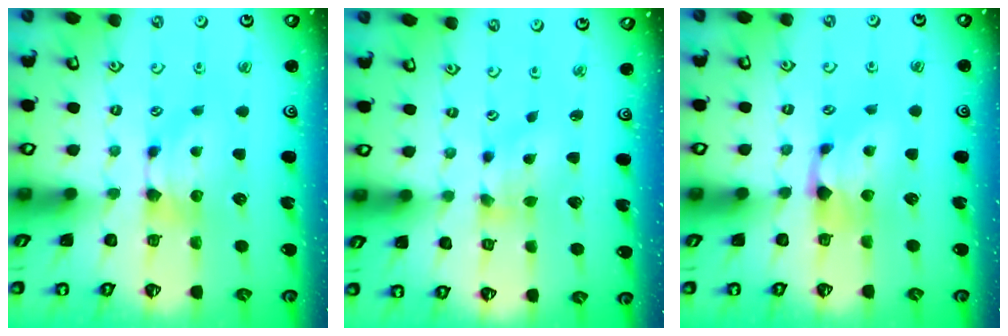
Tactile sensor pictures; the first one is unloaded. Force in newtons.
{"total": 1.4, "press": 0.6, "slide": 1.3}
{"total": 1.2, "press": 0.4, "slide": 1.1}